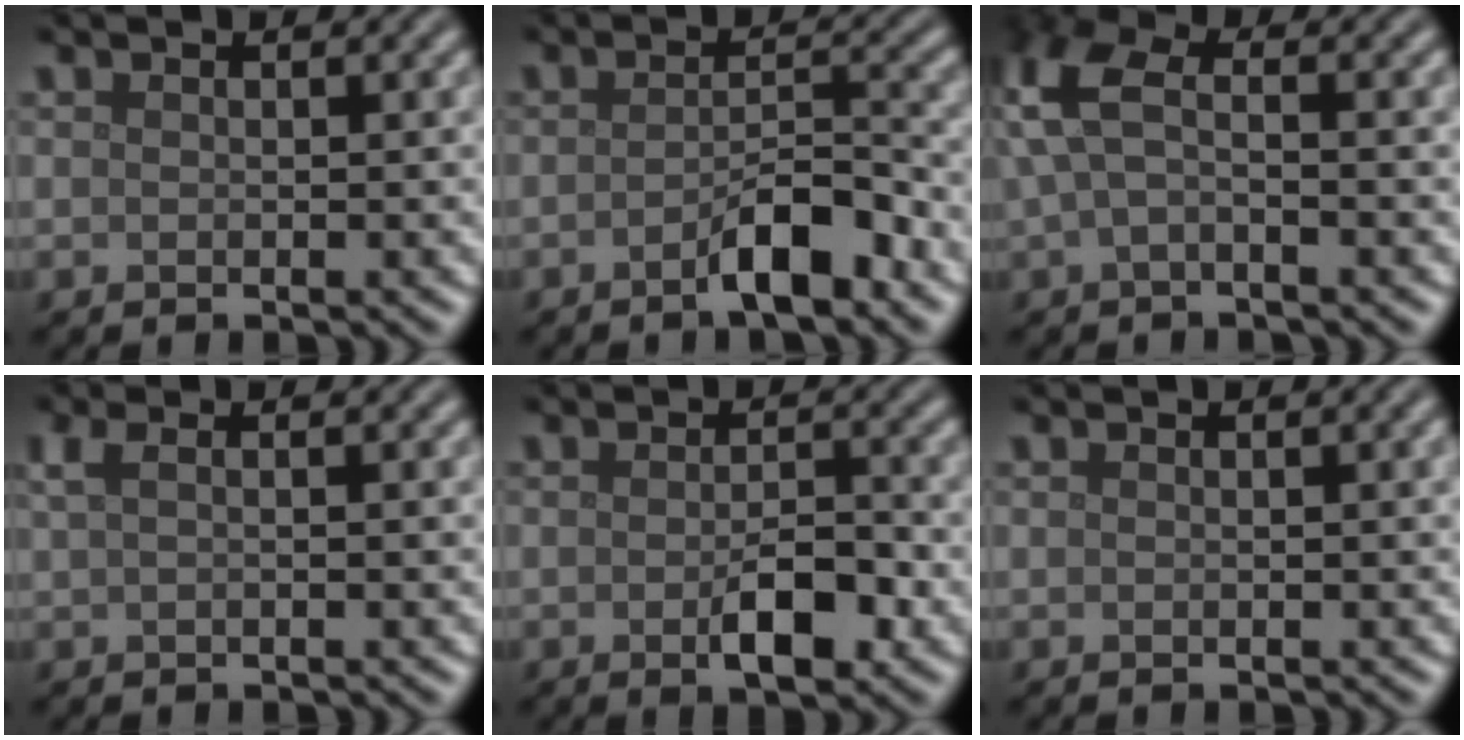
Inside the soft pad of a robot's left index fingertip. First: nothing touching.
{"total": 3.8, "force": [-2.3, 0.9, 2.8], "torque": [-0.045, 0.010, -0.043]}
{"total": 4.6, "force": [0.7, 2.1, 4.0], "torque": [-0.096, 0.012, 0.001]}
{"total": 1.5, "force": [0.6, 0.4, 1.3], "torque": [-0.028, 0.005, 0.009]}
{"total": 3.7, "force": [-1.3, 1.4, 3.1], "torque": [-0.051, -0.005, -0.018]}
{"total": 0.7, "force": [0.1, 0.1, 0.6], "torque": [-0.008, 0.005, 0.001]}